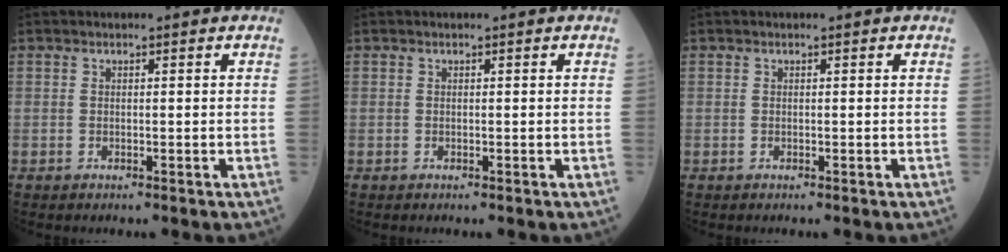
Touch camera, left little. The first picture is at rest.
{"total": 0.0}
{"total": 0.0}